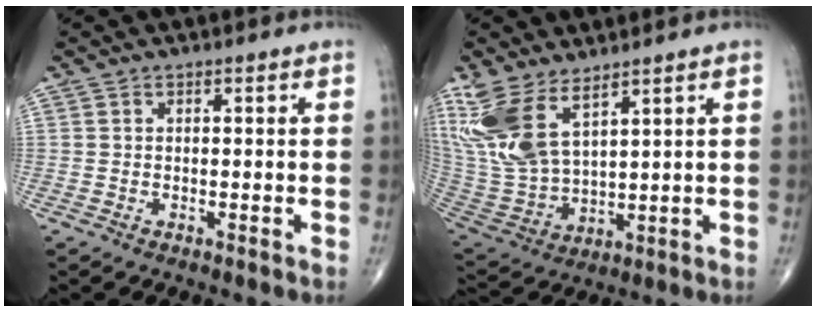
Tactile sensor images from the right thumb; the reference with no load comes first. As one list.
[{"total": 14.3, "force": [8.4, 6.2, 9.9], "torque": [-0.216, -0.035, 0.189]}]